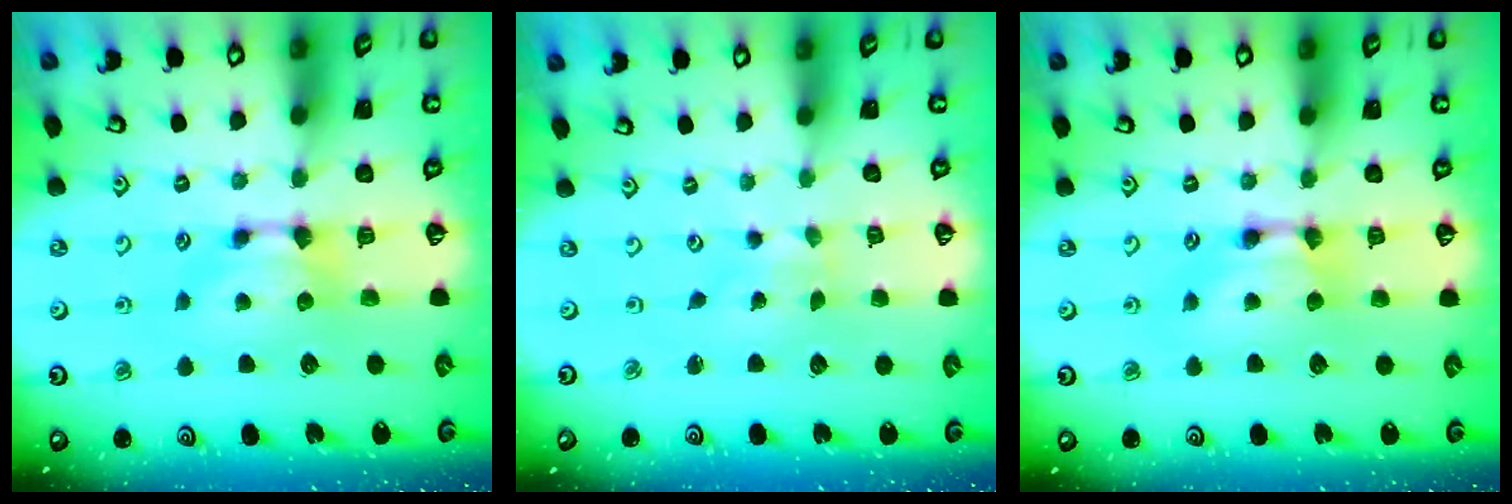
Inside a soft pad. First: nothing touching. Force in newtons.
{"total": 5.0, "press": 5.0, "slide": 0.8}
{"total": 1.8, "press": 1.8, "slide": 0.1}